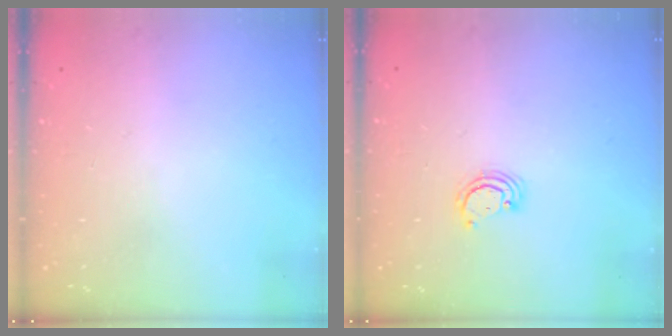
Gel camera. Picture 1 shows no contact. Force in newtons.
{"total": 2.6, "press": 2.6, "slide": 0.3}